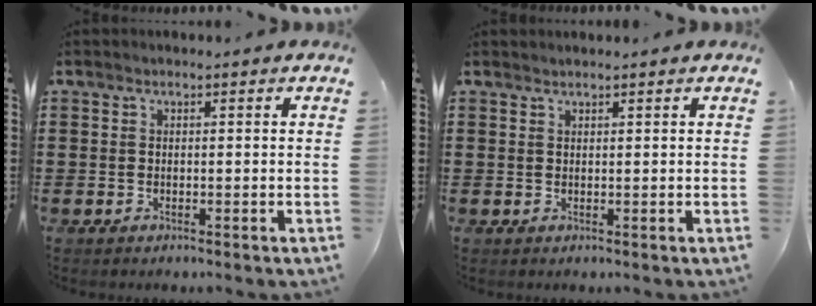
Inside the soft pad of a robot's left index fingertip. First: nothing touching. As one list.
[{"total": 0.8, "force": [0.8, -0.1, 0.2], "torque": [-0.004, -0.002, 0.016]}]